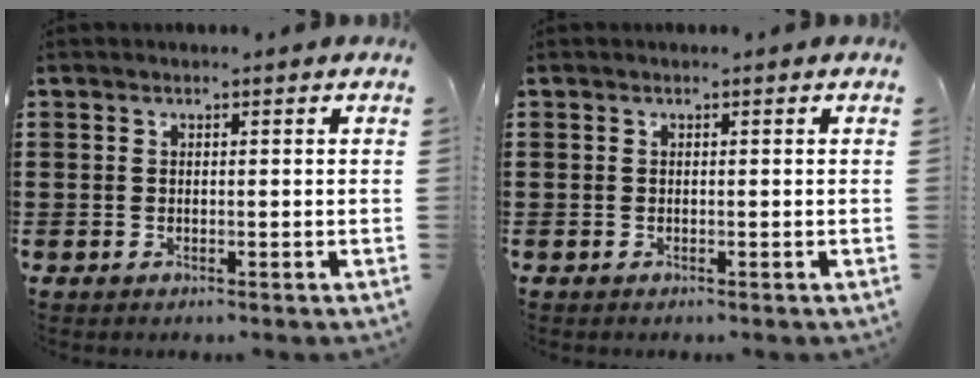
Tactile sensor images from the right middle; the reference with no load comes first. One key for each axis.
{"total": 0.0}